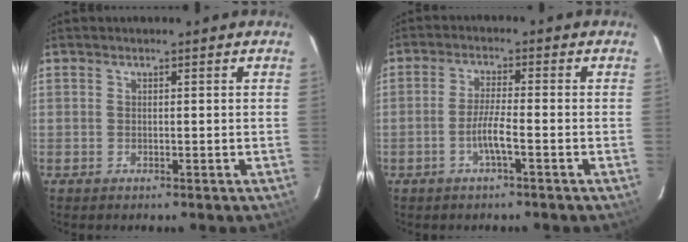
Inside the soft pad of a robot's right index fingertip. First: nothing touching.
{"total": 4.0, "force": [-2.0, -0.3, 3.4], "torque": [-0.071, -0.001, -0.038]}